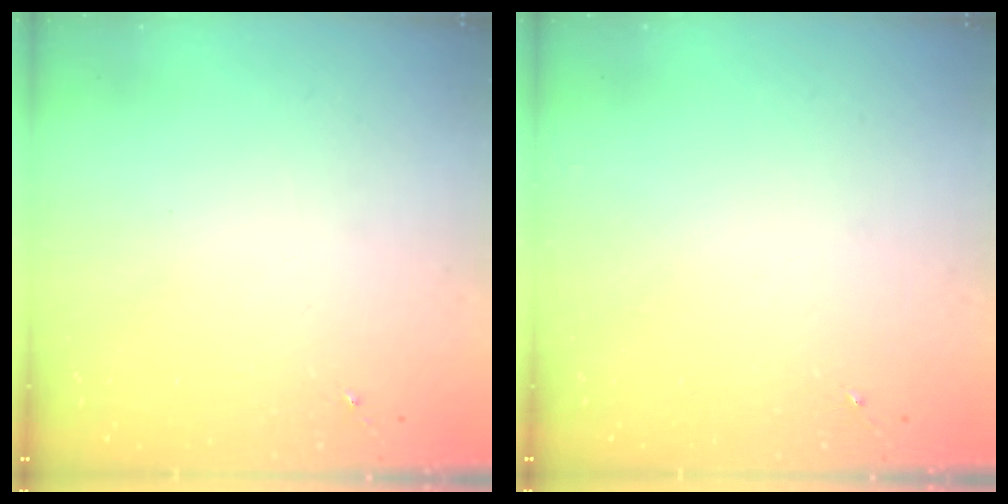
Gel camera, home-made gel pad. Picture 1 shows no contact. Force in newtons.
{"total": 0.0}